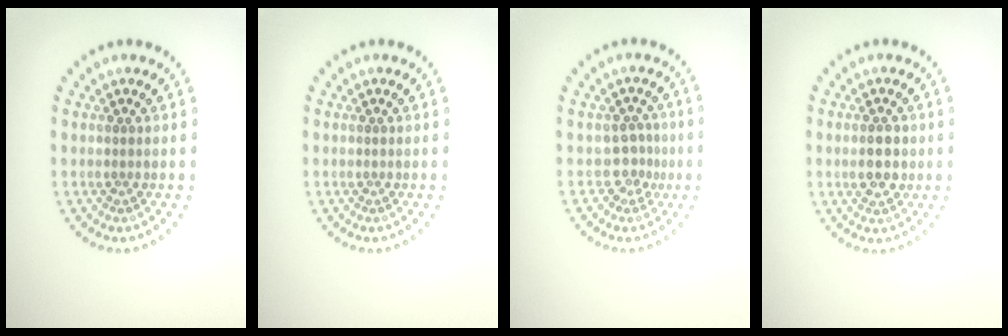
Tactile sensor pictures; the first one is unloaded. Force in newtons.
{"total": 0.0}
{"total": 1.8, "press": 1.3, "slide": 1.3}
{"total": 2.6, "press": 2.6, "slide": 0.1}